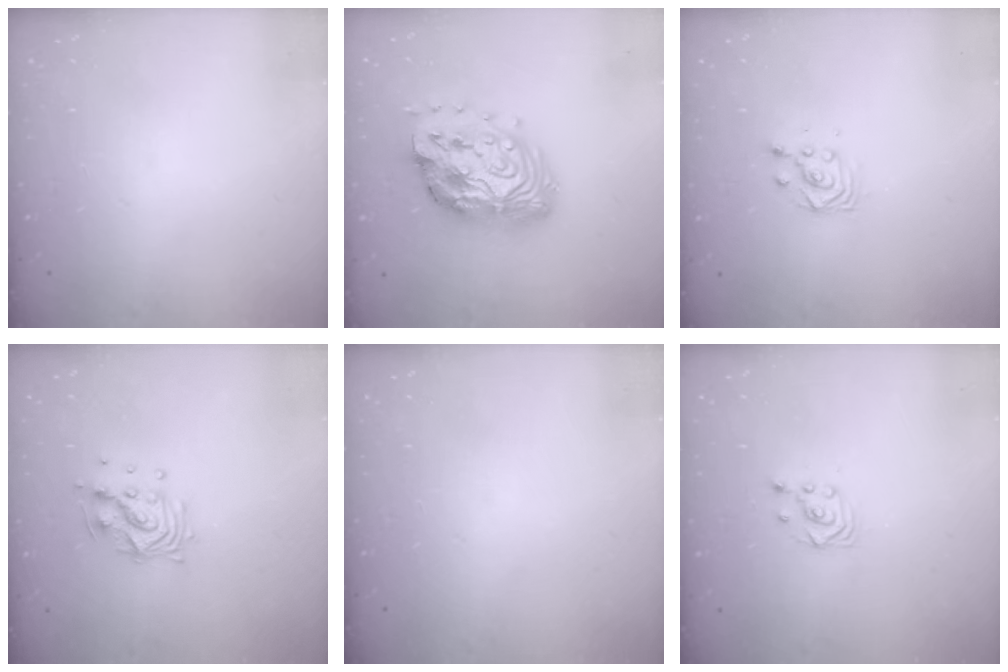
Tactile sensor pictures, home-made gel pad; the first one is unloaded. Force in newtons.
{"total": 18.2, "press": 18.1, "slide": 1.3}
{"total": 2.8, "press": 2.8, "slide": 0.3}
{"total": 10.6, "press": 10.6, "slide": 0.5}
{"total": 0.0}
{"total": 3.4, "press": 3.4, "slide": 0.5}